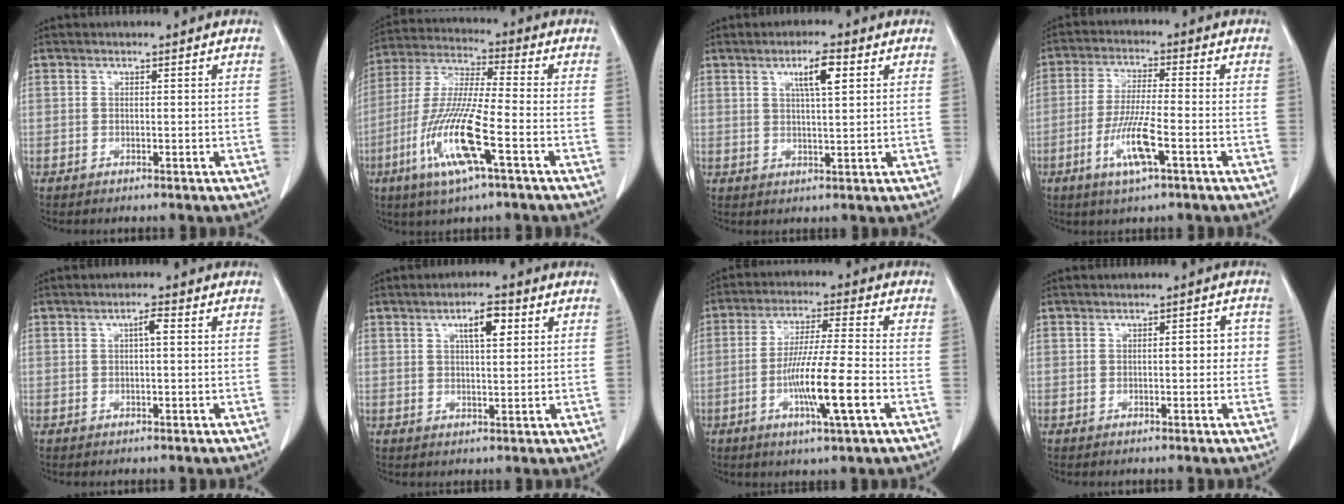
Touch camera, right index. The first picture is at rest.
{"total": 14.0, "force": [-5.4, 0.9, 12.9], "torque": [-0.272, -0.017, -0.106]}
{"total": 4.9, "force": [2.1, 0.5, 4.4], "torque": [-0.078, 0.003, 0.037]}
{"total": 8.2, "force": [-3.4, 0.6, 7.5], "torque": [-0.152, -0.010, -0.065]}
{"total": 1.9, "force": [0.3, 0.2, 1.8], "torque": [-0.033, 0.006, 0.006]}
{"total": 4.9, "force": [2.0, 1.2, 4.3], "torque": [-0.076, 0.007, 0.035]}
{"total": 11.3, "force": [-3.7, 0.1, 10.7], "torque": [-0.197, -0.013, -0.069]}
{"total": 3.0, "force": [0.0, 1.2, 2.7], "torque": [-0.033, 0.012, -0.001]}